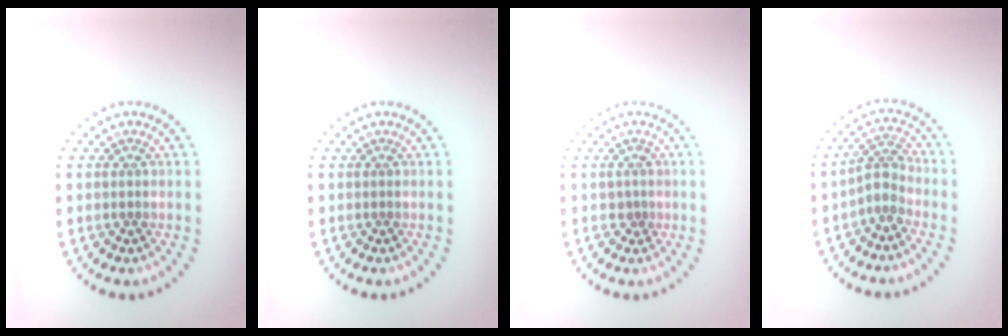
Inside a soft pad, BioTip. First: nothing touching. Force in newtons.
{"total": 0.0}
{"total": 1.1, "press": 0.8, "slide": 0.7}
{"total": 2.3, "press": 1.6, "slide": 1.7}